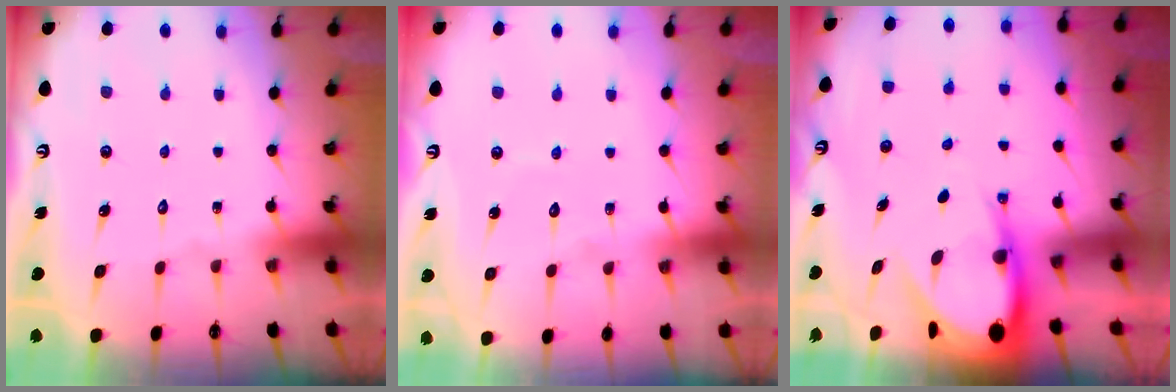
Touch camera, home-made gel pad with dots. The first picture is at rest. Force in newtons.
{"total": 4.5, "press": 4.5, "slide": 0.3}
{"total": 9.0, "press": 8.9, "slide": 0.9}